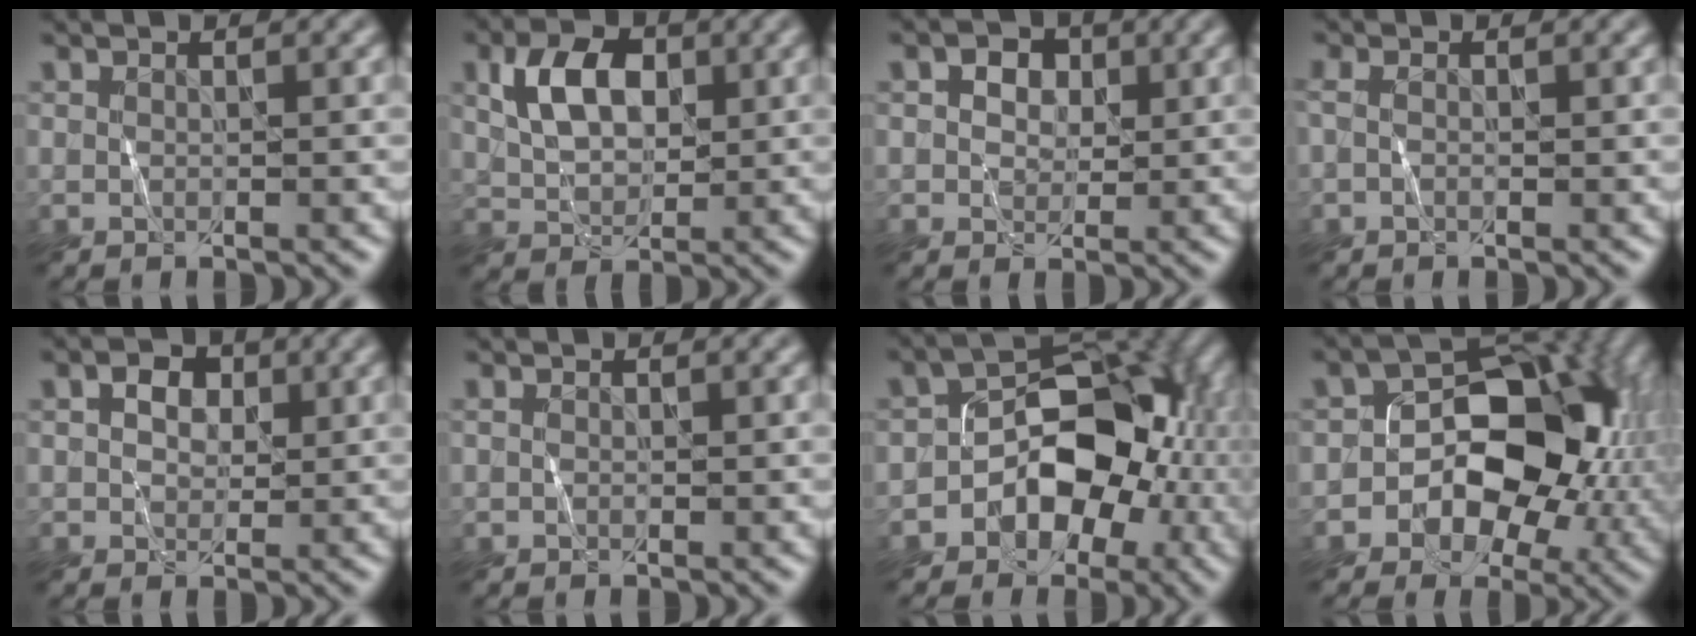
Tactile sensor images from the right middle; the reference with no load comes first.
{"total": 4.7, "force": [1.6, 3.1, 3.1], "torque": [-0.062, 0.013, 0.029]}
{"total": 2.7, "force": [1.1, 2.1, 1.2], "torque": [-0.018, 0.012, 0.011]}
{"total": 0.7, "force": [0.0, 0.4, 0.6], "torque": [-0.021, 0.007, -0.004]}
{"total": 2.1, "force": [0.8, 1.7, 1.0], "torque": [-0.017, 0.010, 0.011]}
{"total": 0.0}
{"total": 7.6, "force": [-2.2, 5.4, 5.0], "torque": [-0.056, 0.013, -0.038]}
{"total": 9.8, "force": [-1.6, 6.8, 7.0], "torque": [-0.079, 0.014, -0.033]}